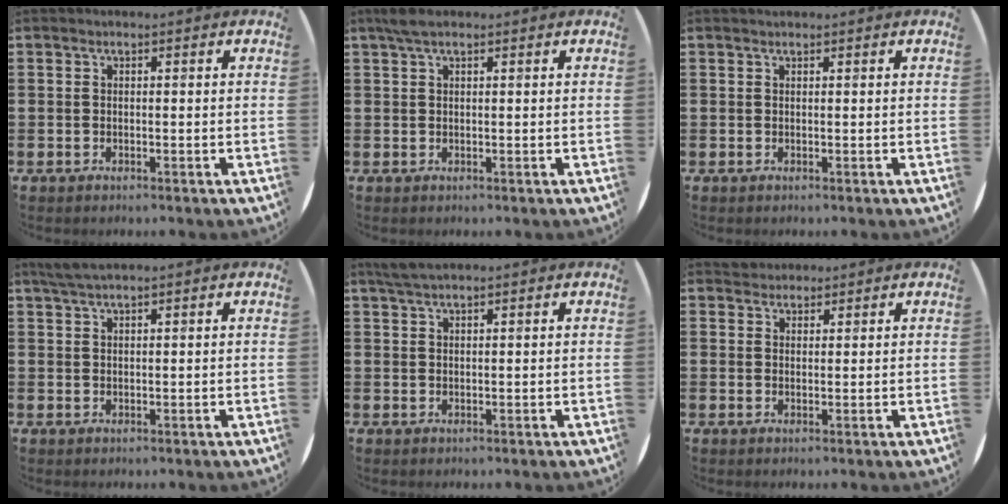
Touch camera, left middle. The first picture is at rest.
{"total": 2.1, "force": [1.4, 0.5, 1.4], "torque": [-0.030, 0.005, 0.025]}
{"total": 0.0}
{"total": 2.0, "force": [1.7, 0.0, 1.0], "torque": [-0.022, 0.002, 0.032]}
{"total": 2.1, "force": [1.8, 0.2, 1.0], "torque": [-0.023, 0.002, 0.034]}
{"total": 2.0, "force": [1.9, 0.6, -0.2], "torque": [0.001, 0.002, 0.038]}